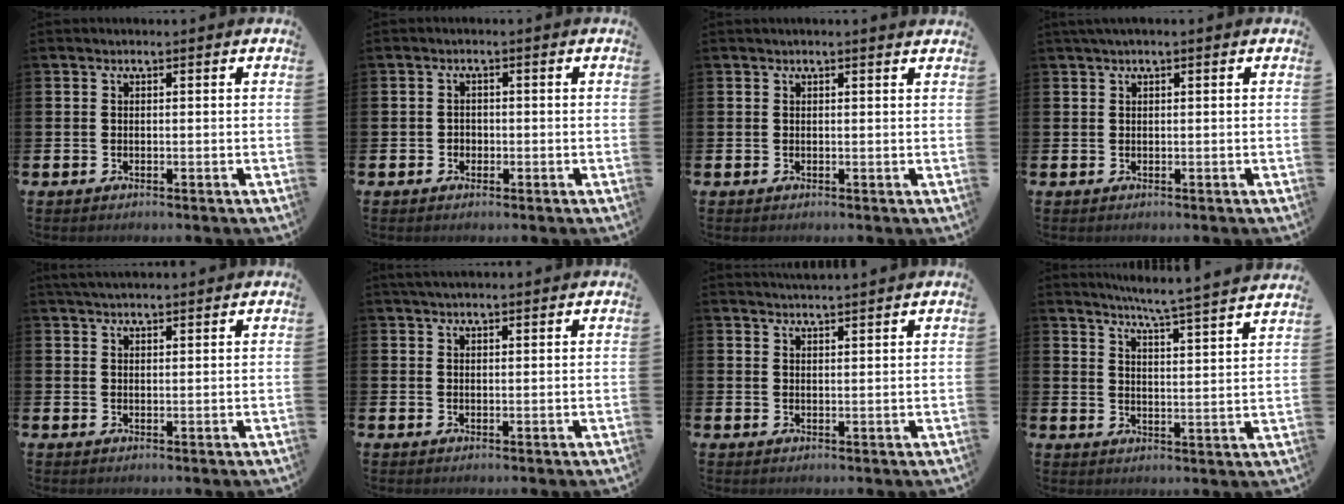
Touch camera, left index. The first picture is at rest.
{"total": 1.3, "force": [-0.3, 1.2, 0.2], "torque": [-0.003, 0.004, -0.010]}
{"total": 0.6, "force": [0.5, -0.1, 0.3], "torque": [0.000, -0.002, 0.009]}
{"total": 0.8, "force": [0.5, 0.0, 0.6], "torque": [-0.016, 0.004, 0.009]}
{"total": 2.9, "force": [2.7, 0.4, 0.8], "torque": [-0.017, -0.005, 0.050]}
{"total": 2.2, "force": [2.1, 0.3, 0.7], "torque": [-0.006, -0.005, 0.035]}
{"total": 2.6, "force": [2.6, -0.4, 0.0], "torque": [-0.003, -0.014, 0.047]}
{"total": 6.0, "force": [5.7, -0.9, 1.9], "torque": [-0.050, -0.046, 0.094]}